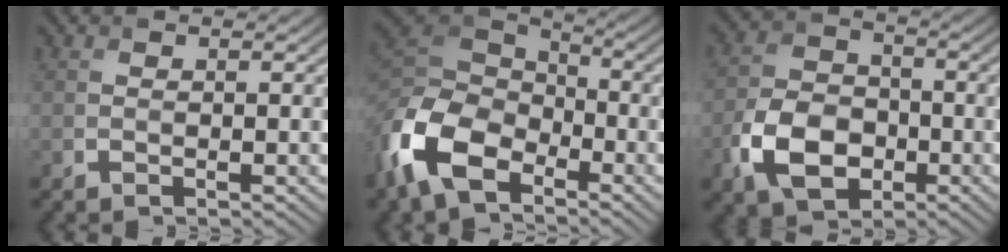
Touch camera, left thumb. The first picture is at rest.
{"total": 13.4, "force": [-6.7, 8.1, 8.3], "torque": [-0.215, -0.022, -0.144]}
{"total": 8.8, "force": [-3.5, 6.0, 5.3], "torque": [-0.115, -0.008, -0.077]}